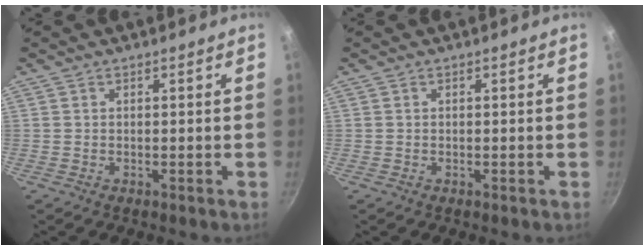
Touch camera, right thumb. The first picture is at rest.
{"total": 0.0}